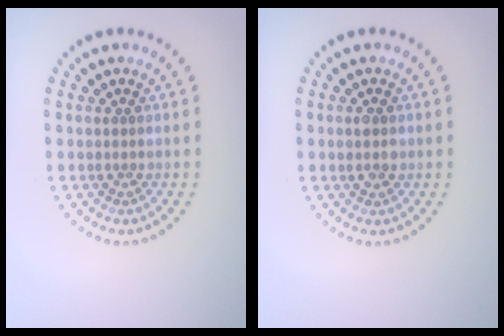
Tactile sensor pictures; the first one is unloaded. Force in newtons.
{"total": 1.4, "press": 1.4, "slide": 0.2}